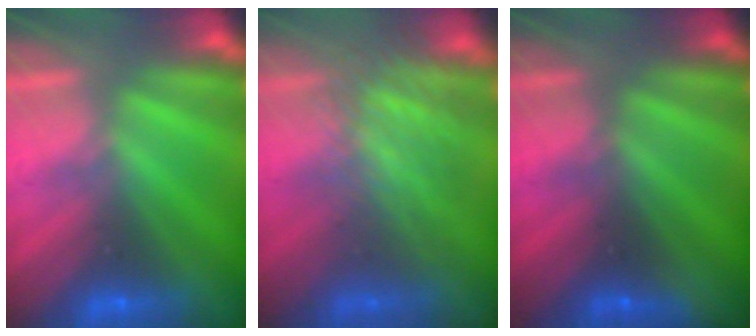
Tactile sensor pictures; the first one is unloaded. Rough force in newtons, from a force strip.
{"total": 2.9}
{"total": 1.6}